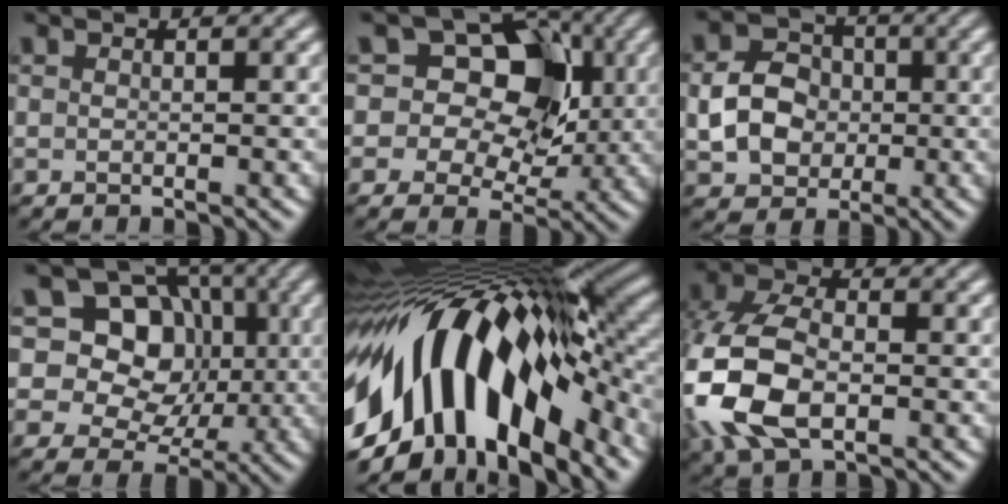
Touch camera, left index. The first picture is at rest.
{"total": 11.9, "force": [2.5, 9.3, 7.0], "torque": [-0.077, 0.042, 0.009]}
{"total": 4.6, "force": [-0.4, 3.9, 2.3], "torque": [-0.050, 0.006, -0.004]}
{"total": 10.4, "force": [2.2, 8.7, 5.2], "torque": [-0.092, 0.034, 0.013]}
{"total": 15.3, "force": [-3.5, 7.9, 12.6], "torque": [-0.225, 0.012, -0.067]}
{"total": 8.8, "force": [-2.7, 5.2, 6.6], "torque": [-0.170, -0.006, -0.054]}